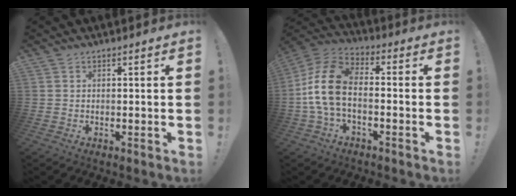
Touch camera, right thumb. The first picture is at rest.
{"total": 13.9, "force": [-1.4, 8.4, 11.0], "torque": [-0.227, 0.026, -0.018]}